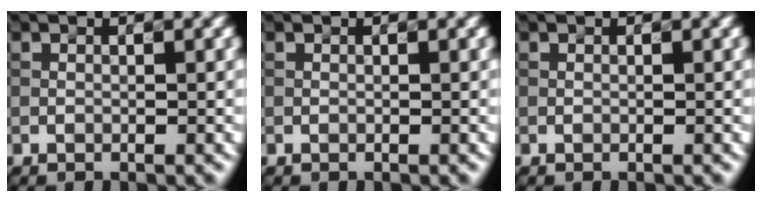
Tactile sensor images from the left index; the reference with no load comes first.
{"total": 0.0}
{"total": 0.0}